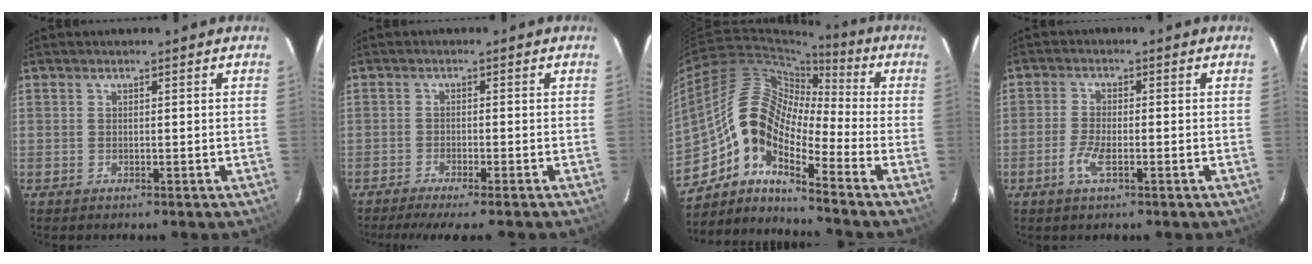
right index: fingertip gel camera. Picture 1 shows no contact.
{"total": 6.6, "force": [-5.7, -0.3, 3.5], "torque": [-0.071, -0.015, -0.089]}
{"total": 12.5, "force": [-6.4, 4.8, 9.6], "torque": [-0.158, 0.012, -0.144]}
{"total": 4.0, "force": [-1.9, 1.1, 3.4], "torque": [-0.078, -0.003, -0.039]}